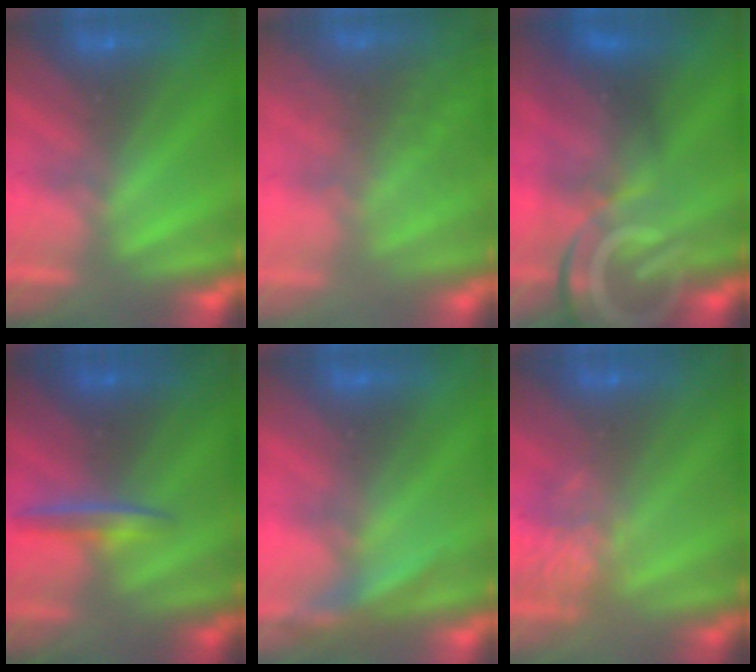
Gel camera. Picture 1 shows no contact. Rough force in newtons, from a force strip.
{"total": 7.7}
{"total": 9.2}
{"total": 1.5}
{"total": 2.9}
{"total": 4.6}